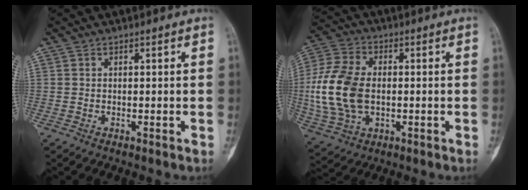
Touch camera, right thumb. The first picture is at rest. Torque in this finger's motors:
{"motor_torque": [-0.04, 0.40, 1.26, -0.26, 0.14]}